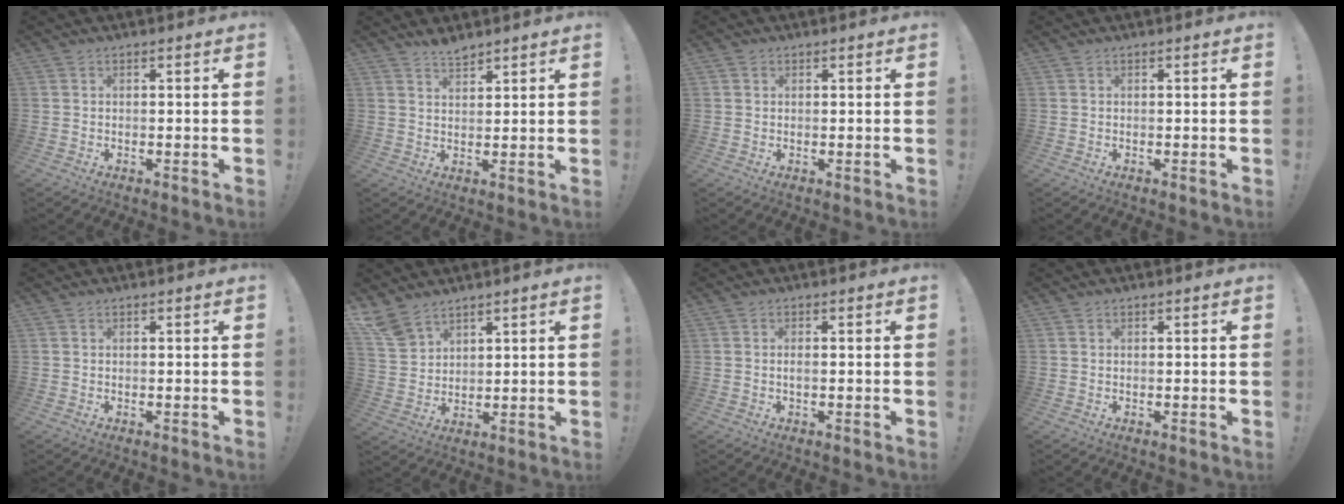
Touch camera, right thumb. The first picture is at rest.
{"total": 3.7, "force": [3.4, 0.9, 1.1], "torque": [-0.015, -0.024, 0.061]}
{"total": 0.9, "force": [0.5, 0.7, 0.0], "torque": [0.005, -0.001, 0.008]}
{"total": 0.0}
{"total": 0.0}
{"total": 7.7, "force": [6.5, 3.7, 1.8], "torque": [-0.045, -0.036, 0.132]}
{"total": 1.1, "force": [-0.3, 0.2, 1.0], "torque": [-0.022, 0.002, -0.006]}
{"total": 0.0}